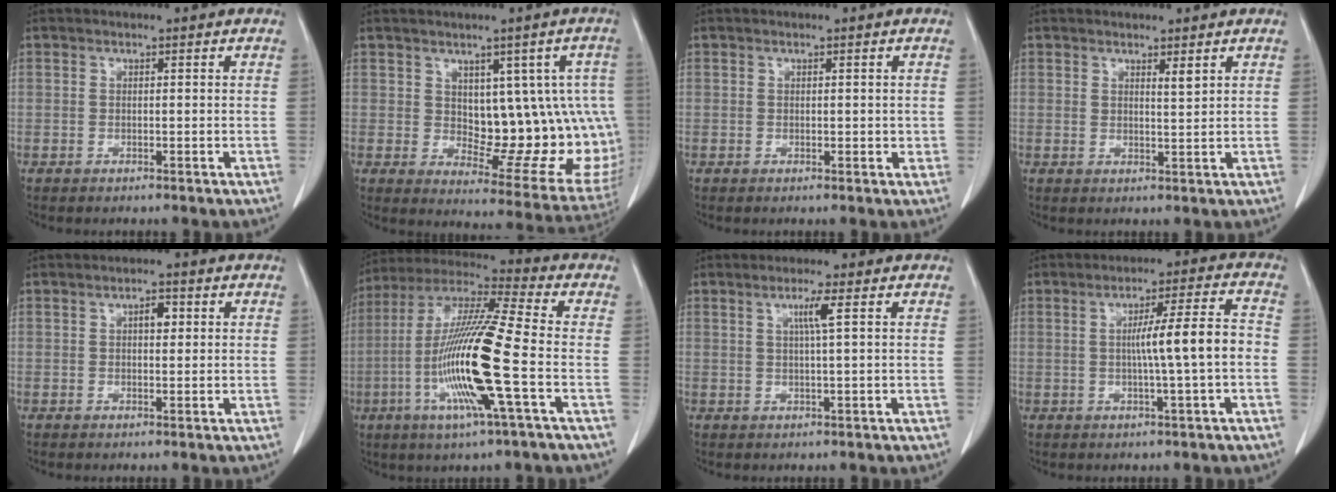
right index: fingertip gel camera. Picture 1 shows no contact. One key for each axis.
{"total": 15.3, "fx": 1.5, "fy": 7.9, "fz": 13.0, "tx": -0.132, "ty": 0.008, "tz": 0.039}
{"total": 1.5, "fx": 0.0, "fy": 0.9, "fz": 1.2, "tx": -0.015, "ty": -0.001, "tz": 0.003}
{"total": 1.7, "fx": 1.2, "fy": 0.1, "fz": 1.1, "tx": -0.022, "ty": -0.010, "tz": 0.022}
{"total": 2.3, "fx": 0.6, "fy": 1.1, "fz": 2.0, "tx": -0.028, "ty": 0.003, "tz": 0.008}
{"total": 17.7, "fx": -4.5, "fy": 0.1, "fz": 17.1, "tx": -0.349, "ty": -0.012, "tz": -0.095}
{"total": 2.9, "fx": 1.0, "fy": -0.6, "fz": 2.7, "tx": -0.050, "ty": 0.000, "tz": 0.017}
{"total": 8.2, "fx": -0.8, "fy": -0.5, "fz": 8.1, "tx": -0.125, "ty": 0.011, "tz": -0.013}